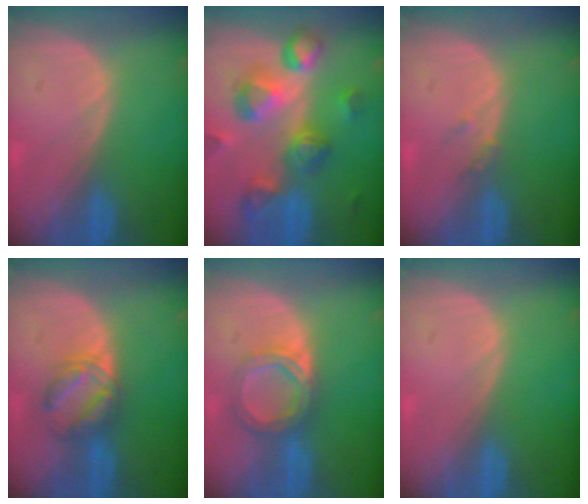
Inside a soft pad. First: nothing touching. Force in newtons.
{"total": 10.7, "press": 9.6, "slide": 4.7}
{"total": 1.3, "press": 1.1, "slide": 0.7}
{"total": 5.8, "press": 5.5, "slide": 1.8}
{"total": 5.6, "press": 5.3, "slide": 1.9}
{"total": 0.0}